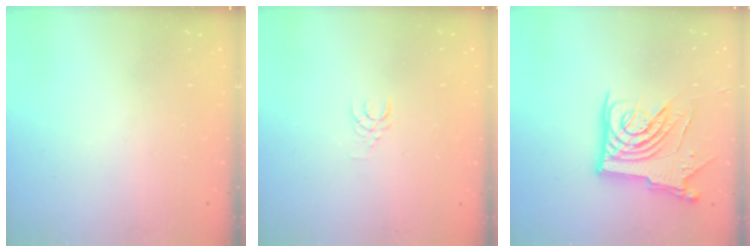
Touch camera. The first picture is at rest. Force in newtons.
{"total": 3.7, "press": 3.7, "slide": 0.4}
{"total": 14.4, "press": 14.3, "slide": 1.7}